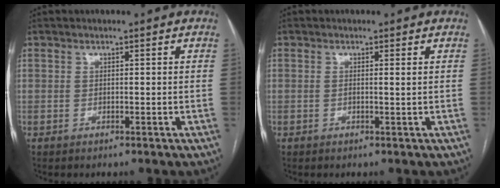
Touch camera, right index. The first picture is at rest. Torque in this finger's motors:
{"motor_torque": [-0.01, 0.24, -0.03, 0.00]}